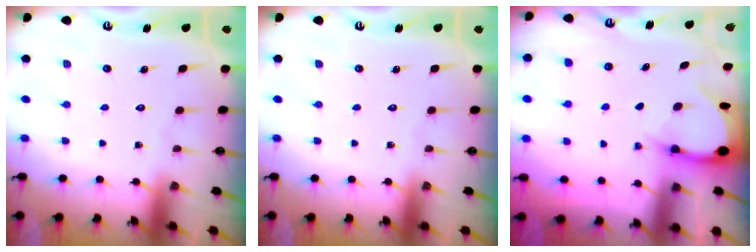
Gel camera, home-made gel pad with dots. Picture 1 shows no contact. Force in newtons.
{"total": 0.0}
{"total": 3.3, "press": 3.3, "slide": 0.3}